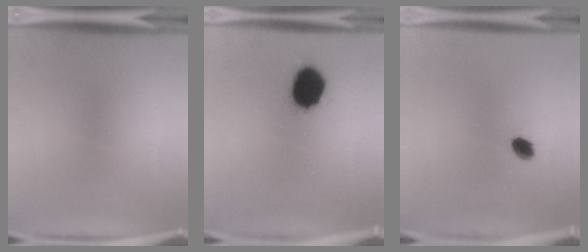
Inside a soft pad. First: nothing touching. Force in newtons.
{"total": 13.3}
{"total": 2.9}